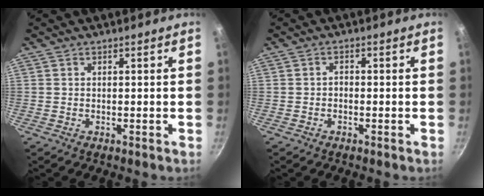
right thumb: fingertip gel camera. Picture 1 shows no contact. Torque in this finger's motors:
{"motor_torque": [-0.10, -0.07, 0.03, 0.03, -0.06]}